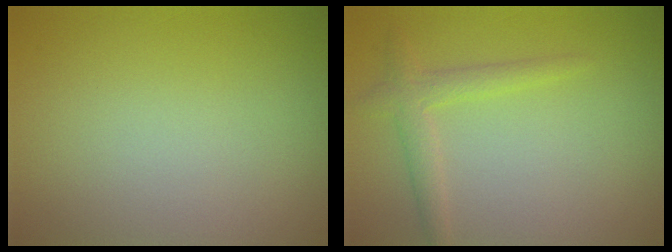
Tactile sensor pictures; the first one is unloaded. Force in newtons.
{"total": 2.1, "press": 2.1, "slide": 0.1}